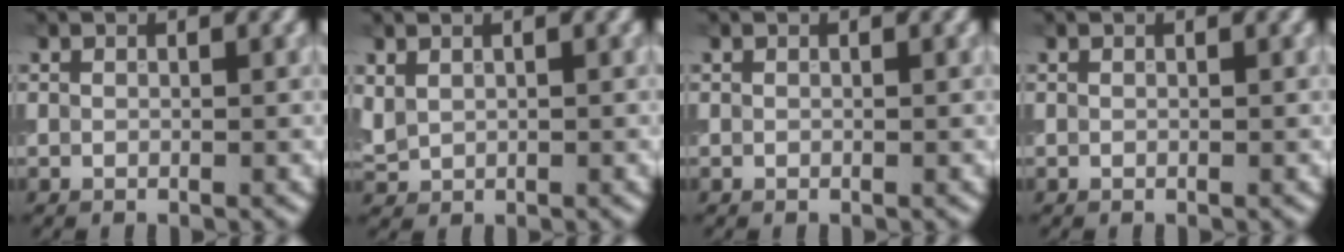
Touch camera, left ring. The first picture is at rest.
{"total": 1.0, "force": [0.6, 0.7, 0.4], "torque": [-0.012, 0.000, 0.017]}
{"total": 0.0}
{"total": 0.0}